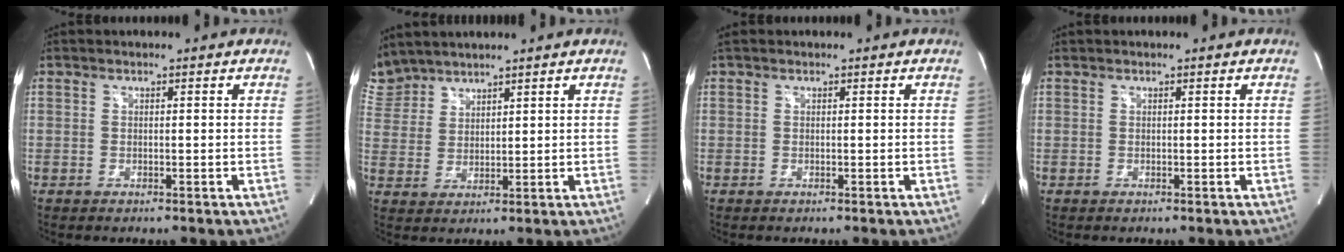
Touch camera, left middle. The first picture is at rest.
{"total": 6.6, "force": [6.3, 2.2, 0.1], "torque": [-0.016, 0.016, 0.138]}
{"total": 0.5, "force": [0.4, 0.3, 0.1], "torque": [-0.007, 0.013, 0.007]}
{"total": 0.0}